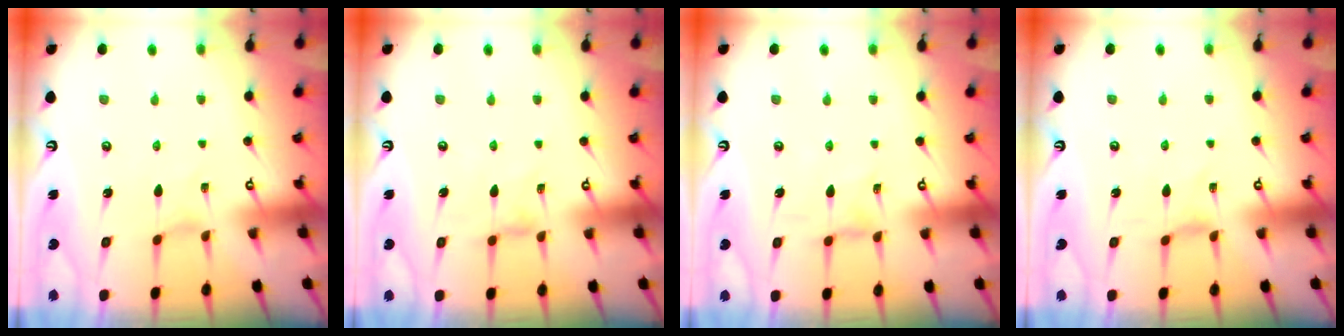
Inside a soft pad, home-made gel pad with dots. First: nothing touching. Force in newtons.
{"total": 0.9, "press": 0.8, "slide": 0.3}
{"total": 0.7, "press": 0.7, "slide": 0.3}
{"total": 0.0}